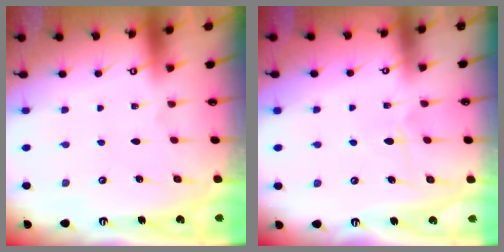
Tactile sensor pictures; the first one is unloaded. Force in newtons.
{"total": 5.0, "press": 4.9, "slide": 0.5}